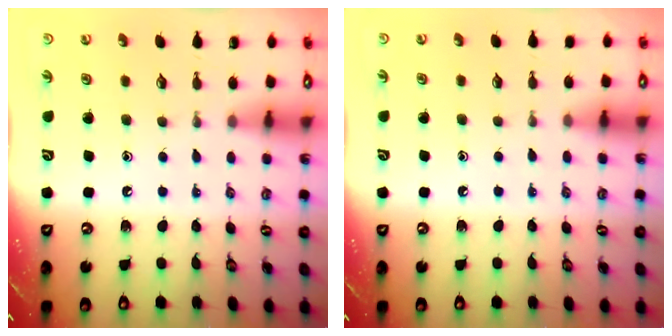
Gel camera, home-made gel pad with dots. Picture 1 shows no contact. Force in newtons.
{"total": 2.9, "press": 2.9, "slide": 0.5}